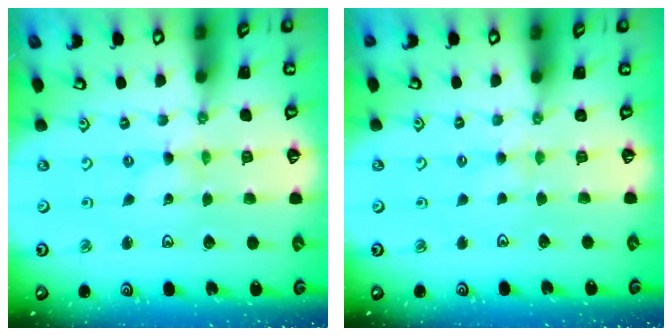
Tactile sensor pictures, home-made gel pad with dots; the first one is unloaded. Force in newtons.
{"total": 1.6, "press": 1.5, "slide": 0.4}